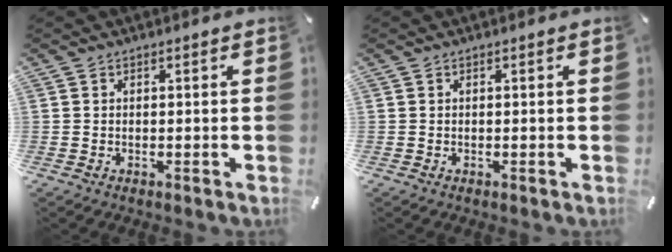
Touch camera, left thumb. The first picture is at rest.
{"total": 0.0}